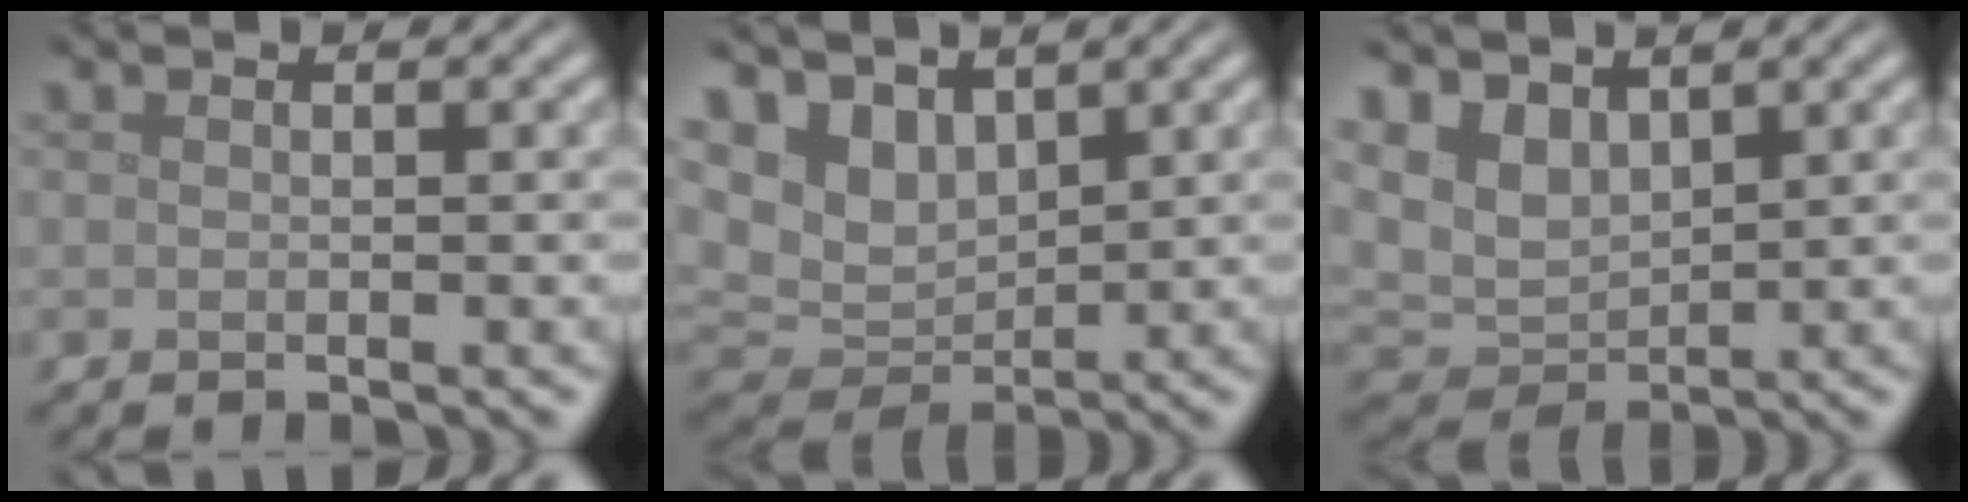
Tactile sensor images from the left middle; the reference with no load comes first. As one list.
[{"total": 4.4, "force": [2.8, 2.8, 2.0], "torque": [-0.051, -0.007, 0.044]}, {"total": 4.6, "force": [2.6, 3.0, 2.4], "torque": [-0.058, -0.005, 0.046]}]